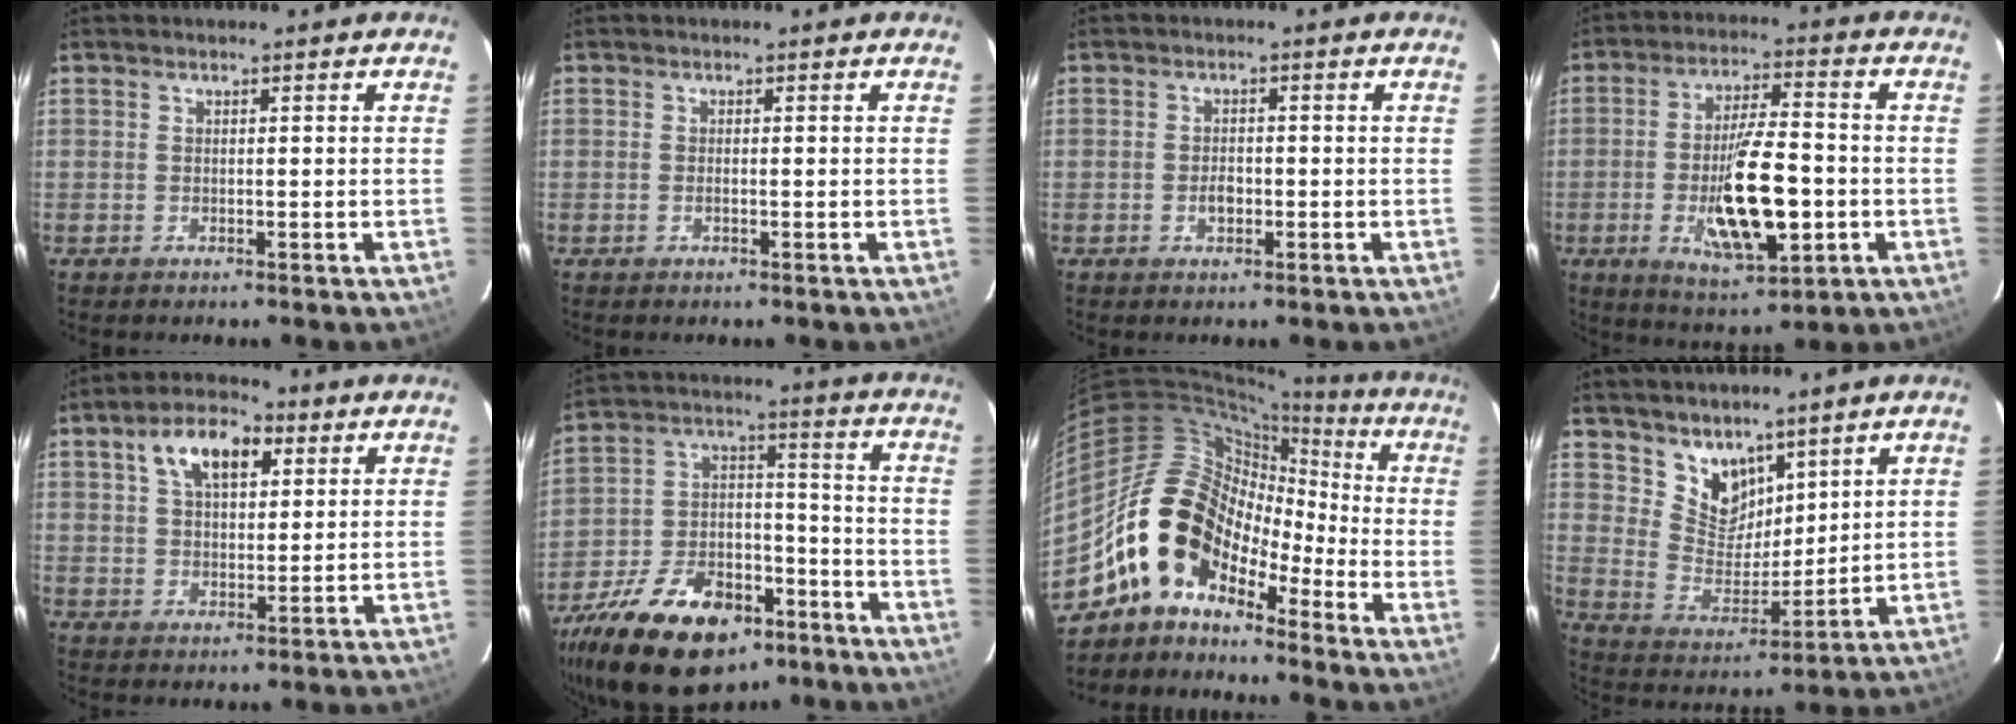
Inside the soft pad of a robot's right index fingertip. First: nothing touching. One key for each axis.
{"total": 0.6, "fx": -0.2, "fy": 0.1, "fz": 0.5, "tx": -0.011, "ty": -0.001, "tz": -0.004}
{"total": 2.3, "fx": -0.8, "fy": 1.4, "fz": 1.6, "tx": -0.028, "ty": 0.000, "tz": -0.012}
{"total": 15.1, "fx": -3.6, "fy": 4.9, "fz": 13.8, "tx": -0.253, "ty": -0.012, "tz": -0.052}
{"total": 10.0, "fx": 4.3, "fy": 5.4, "fz": 7.2, "tx": -0.125, "ty": 0.030, "tz": 0.076}
{"total": 23.6, "fx": -15.0, "fy": 12.8, "fz": 12.9, "tx": -0.268, "ty": 0.007, "tz": -0.236}
{"total": 13.3, "fx": -8.5, "fy": 8.2, "fz": 6.1, "tx": -0.104, "ty": 0.028, "tz": -0.171}
{"total": 9.3, "fx": 6.7, "fy": 5.6, "fz": 3.2, "tx": -0.053, "ty": -0.002, "tz": 0.139}